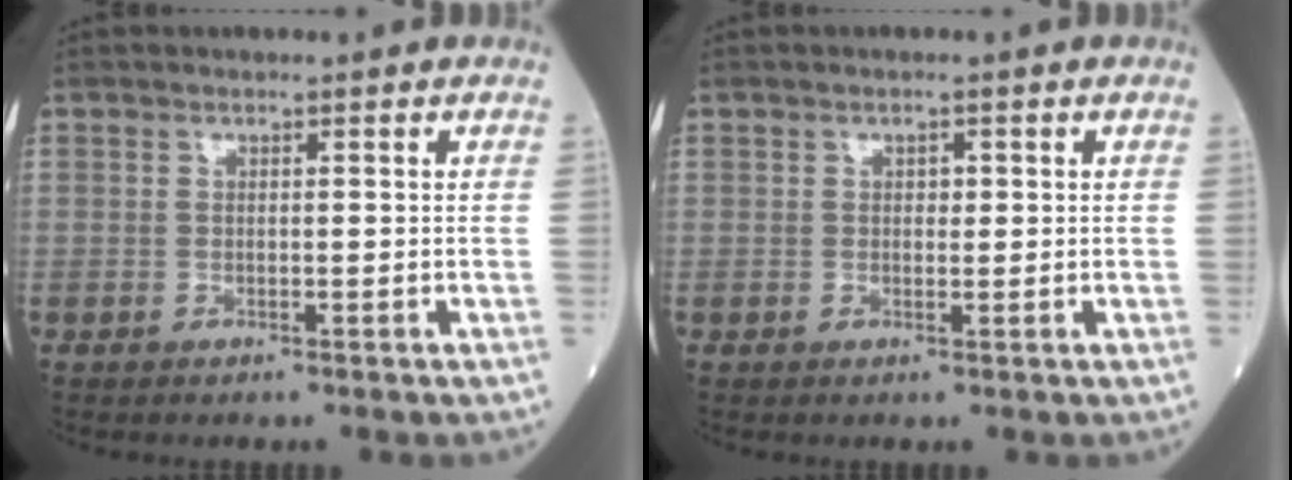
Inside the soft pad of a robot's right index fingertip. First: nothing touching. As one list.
[{"total": 1.1, "force": [0.3, 0.7, 0.8], "torque": [-0.010, 0.000, 0.004]}]